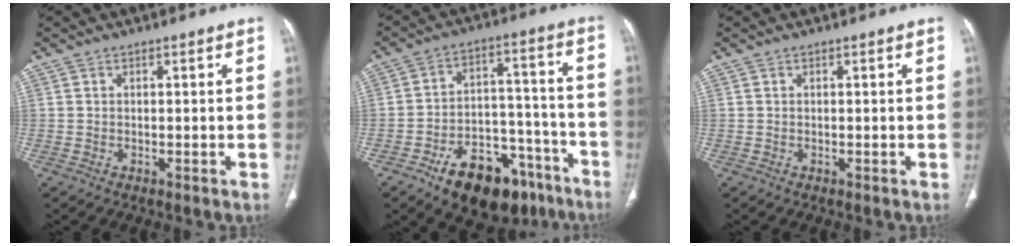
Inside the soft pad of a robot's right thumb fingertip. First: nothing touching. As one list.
[{"total": 18.9, "force": [-12.0, 10.2, 10.4], "torque": [-0.119, 0.089, -0.178]}, {"total": 0.0}]